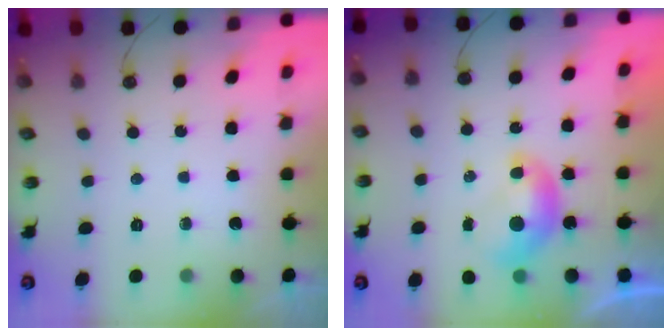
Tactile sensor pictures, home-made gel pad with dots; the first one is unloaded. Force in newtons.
{"total": 0.0}